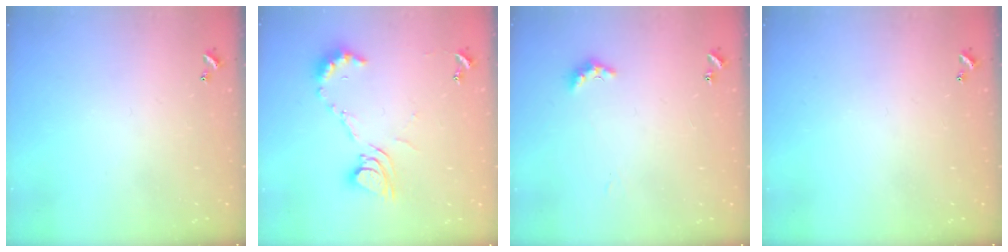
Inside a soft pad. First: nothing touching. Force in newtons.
{"total": 10.9, "press": 10.9, "slide": 0.9}
{"total": 3.1, "press": 3.1, "slide": 0.7}
{"total": 0.0}